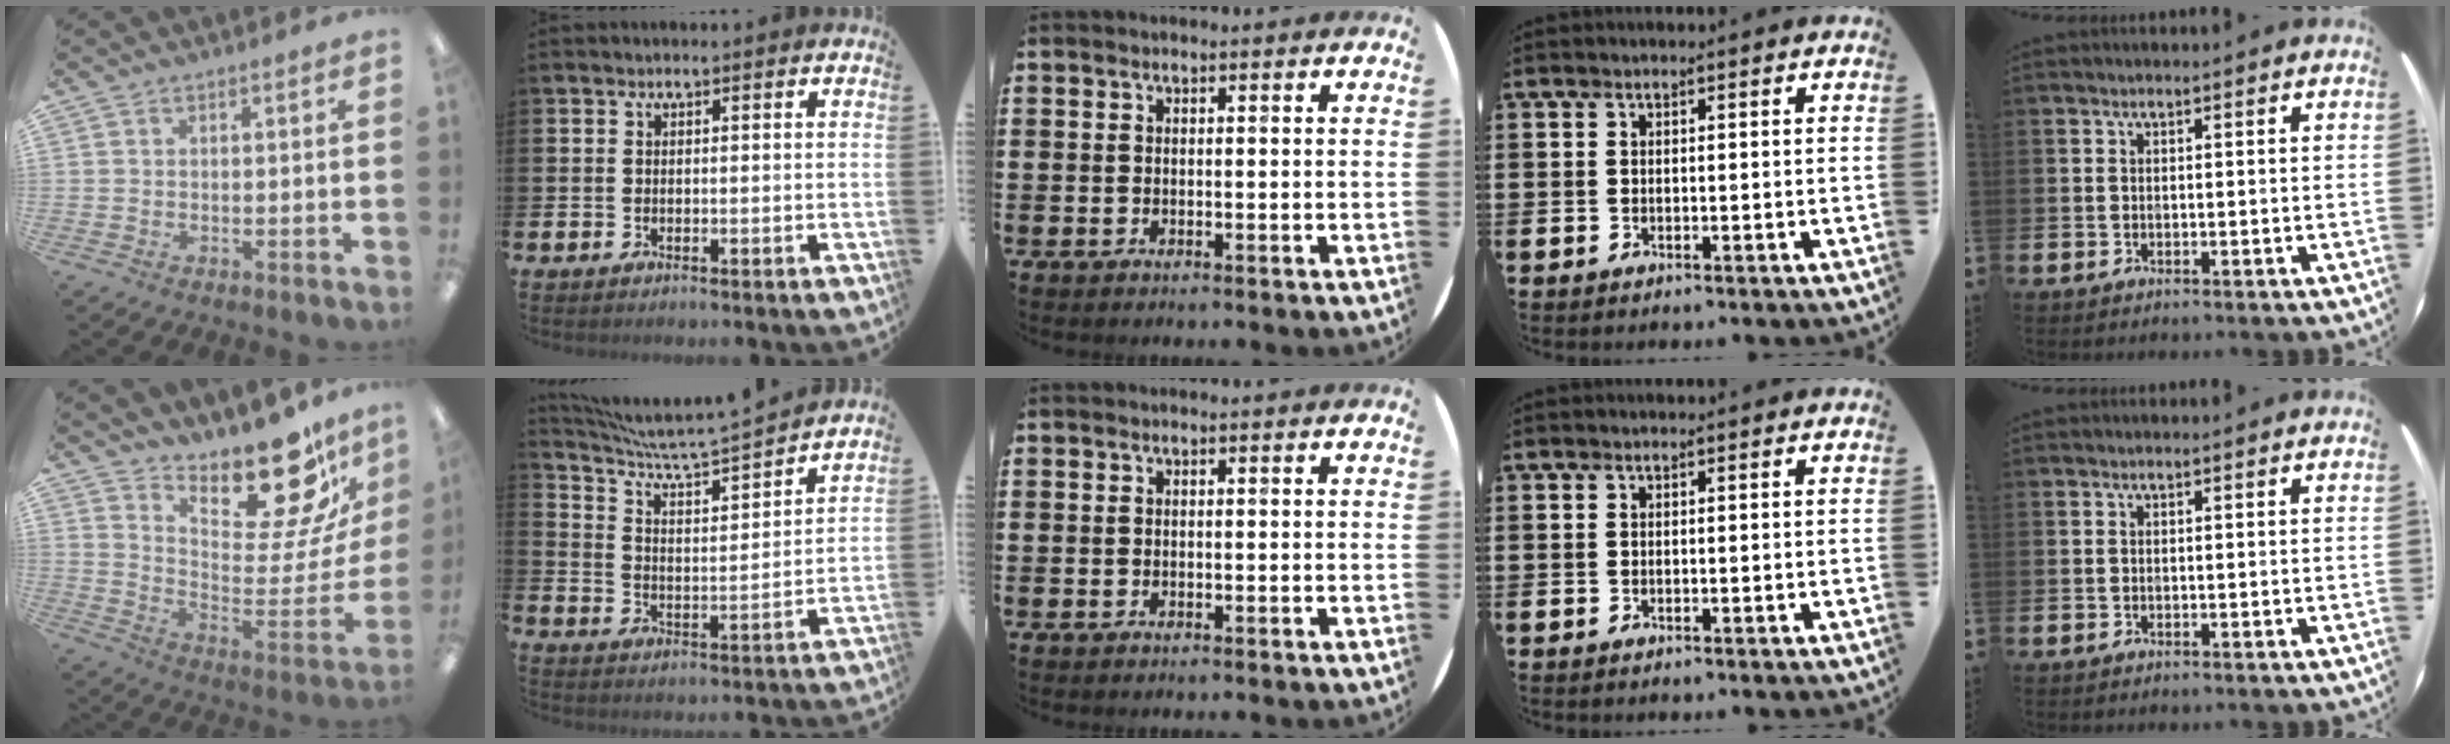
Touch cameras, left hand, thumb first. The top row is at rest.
{"thumb": {"total": 19.1, "force": [15.2, 5.8, 10.0], "torque": [-0.133, -0.134, 0.250]}, "index": {"total": 7.1, "force": [6.7, 0.4, 2.3], "torque": [-0.079, -0.054, 0.111]}}